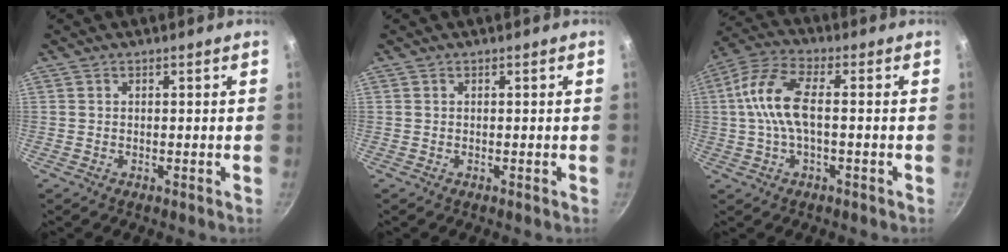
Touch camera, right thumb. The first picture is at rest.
{"total": 0.0}
{"total": 10.5, "force": [-0.2, 4.8, 9.4], "torque": [-0.201, 0.028, -0.017]}